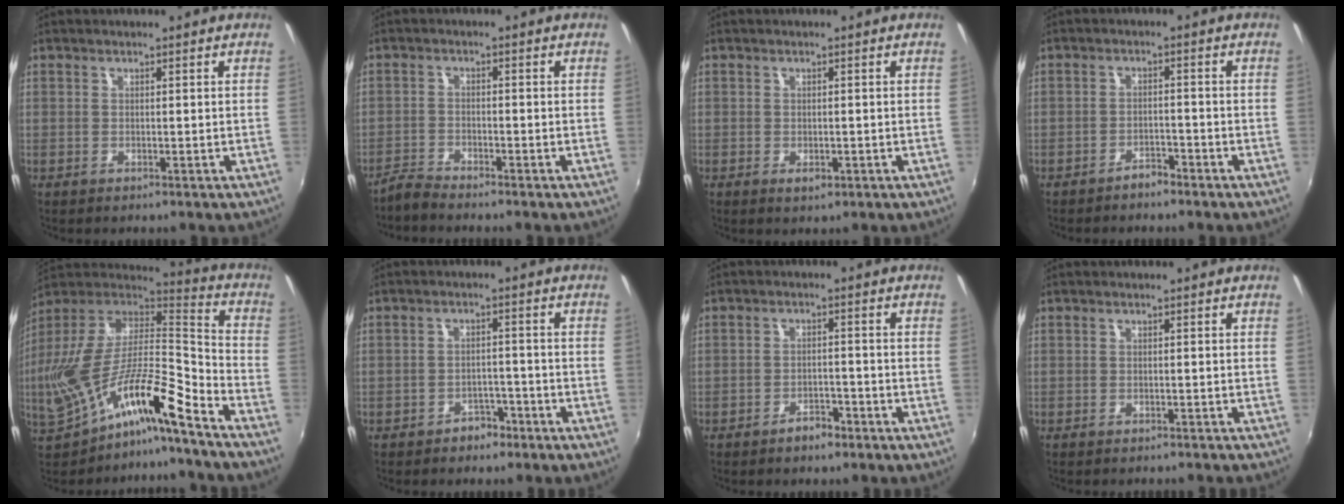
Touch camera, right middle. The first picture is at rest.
{"total": 3.1, "force": [-3.0, 0.1, 0.4], "torque": [-0.016, -0.006, -0.067]}
{"total": 1.8, "force": [-0.7, 1.1, 1.2], "torque": [-0.019, -0.003, -0.010]}
{"total": 2.6, "force": [-2.4, 0.8, 0.7], "torque": [-0.022, 0.004, -0.035]}
{"total": 14.4, "force": [-9.0, 2.8, 10.8], "torque": [-0.180, 0.003, -0.172]}
{"total": 3.7, "force": [-2.9, 2.2, 0.9], "torque": [-0.019, 0.012, -0.037]}
{"total": 3.3, "force": [-2.6, 1.5, 1.4], "torque": [-0.033, 0.004, -0.037]}
{"total": 3.4, "force": [-3.1, 0.8, 1.2], "torque": [-0.028, -0.013, -0.041]}